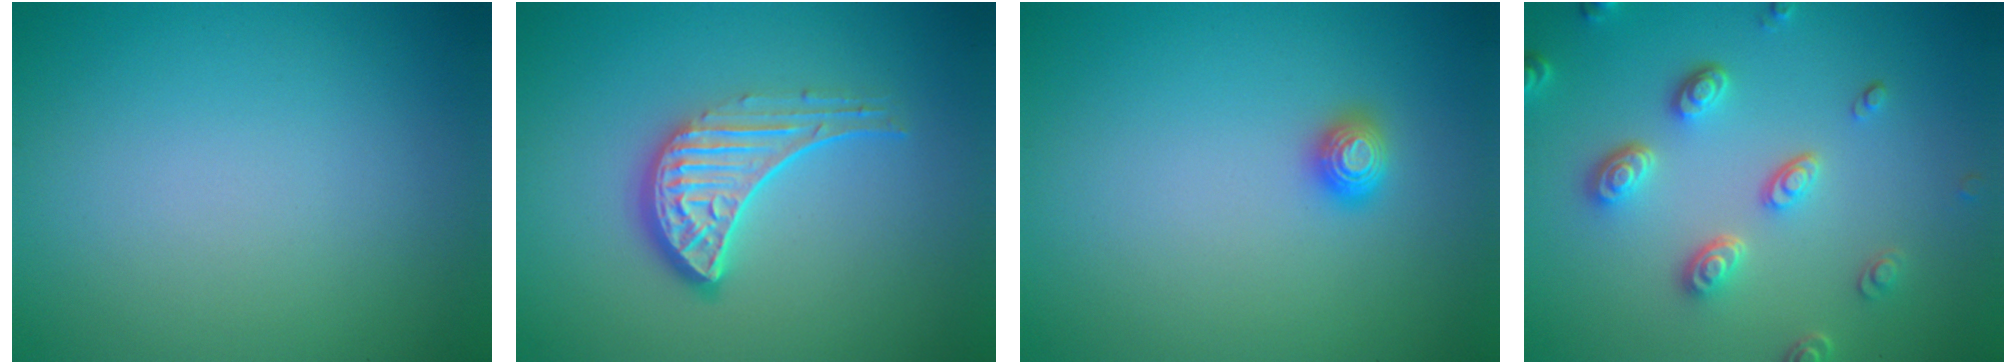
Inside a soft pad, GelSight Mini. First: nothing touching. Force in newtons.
{"total": 4.5, "press": 3.3, "slide": 3.1}
{"total": 1.1, "press": 1.1, "slide": 0.1}
{"total": 4.0, "press": 3.3, "slide": 2.3}